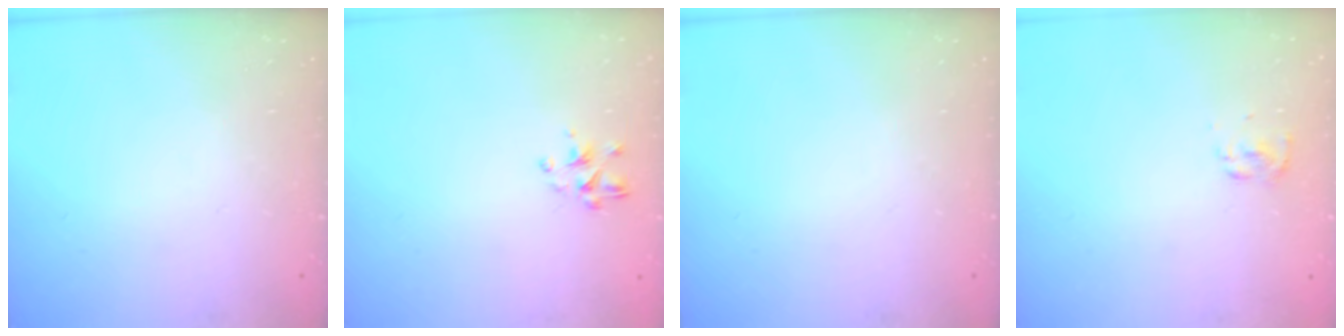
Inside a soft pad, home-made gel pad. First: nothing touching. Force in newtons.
{"total": 2.8, "press": 2.7, "slide": 0.7}
{"total": 0.0}
{"total": 2.6, "press": 2.5, "slide": 0.8}